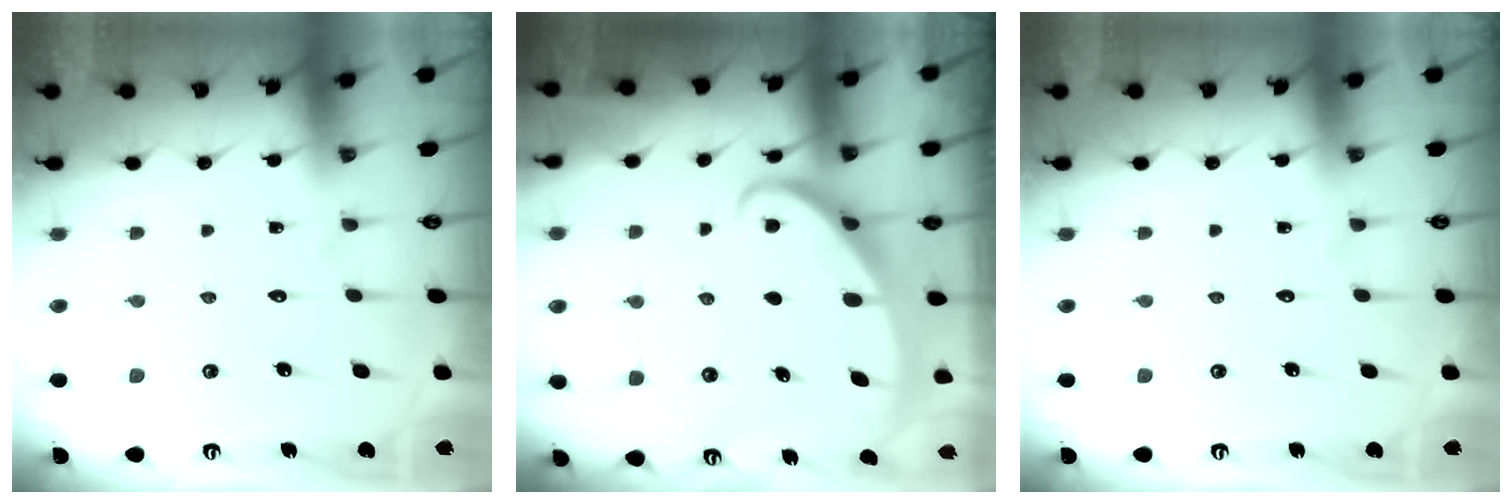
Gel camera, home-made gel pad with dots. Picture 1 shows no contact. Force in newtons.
{"total": 2.5, "press": 2.4, "slide": 0.4}
{"total": 0.0}